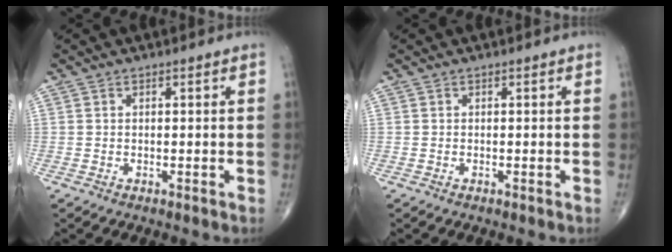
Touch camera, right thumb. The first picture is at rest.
{"total": 0.0}